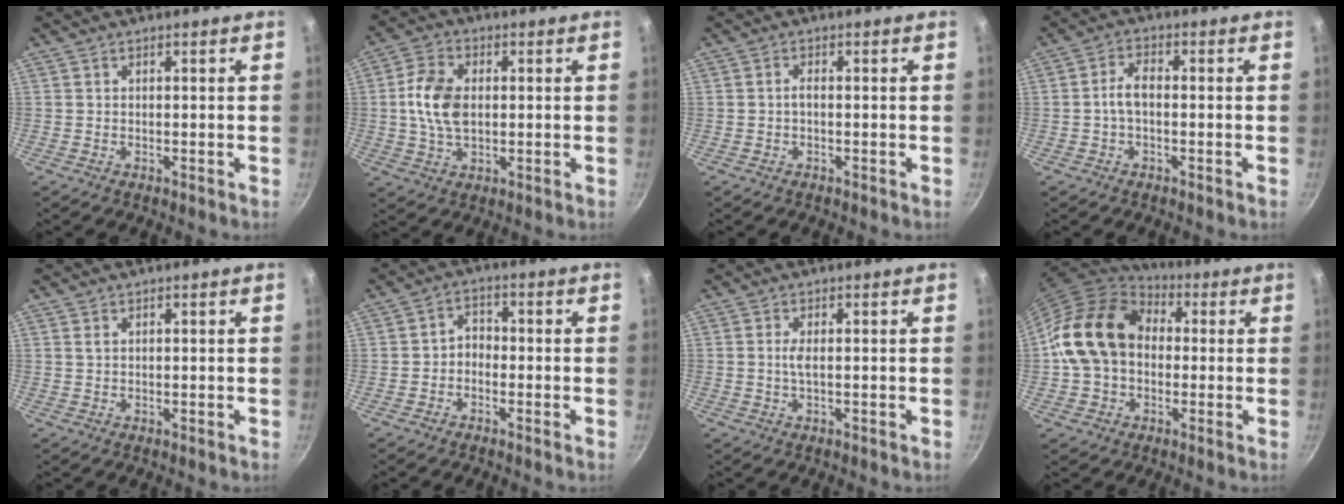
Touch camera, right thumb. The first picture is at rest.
{"total": 9.4, "force": [0.6, 6.0, 7.2], "torque": [-0.131, 0.010, 0.007]}
{"total": 1.2, "force": [-0.3, 0.5, 1.1], "torque": [-0.025, 0.007, -0.007]}
{"total": 4.1, "force": [-0.7, 2.1, 3.4], "torque": [-0.067, 0.021, -0.017]}
{"total": 0.6, "force": [0.4, 0.2, 0.4], "torque": [-0.007, -0.001, 0.008]}
{"total": 3.0, "force": [-1.3, 2.3, 1.5], "torque": [-0.010, 0.018, -0.029]}
{"total": 1.8, "force": [0.1, 0.3, 1.7], "torque": [-0.042, 0.000, 0.002]}
{"total": 16.8, "force": [0.9, 12.7, 10.9], "torque": [-0.169, 0.036, 0.006]}